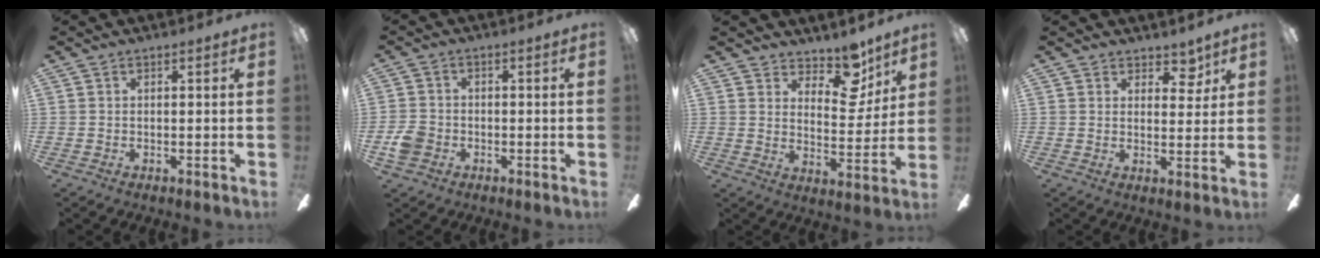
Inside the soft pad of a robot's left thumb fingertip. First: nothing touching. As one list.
[{"total": 4.9, "force": [-2.0, 3.9, 2.3], "torque": [-0.047, 0.014, -0.035]}, {"total": 11.1, "force": [8.5, 5.5, 4.5], "torque": [-0.058, -0.061, 0.153]}, {"total": 5.2, "force": [3.9, 3.3, 1.0], "torque": [0.004, -0.022, 0.065]}]